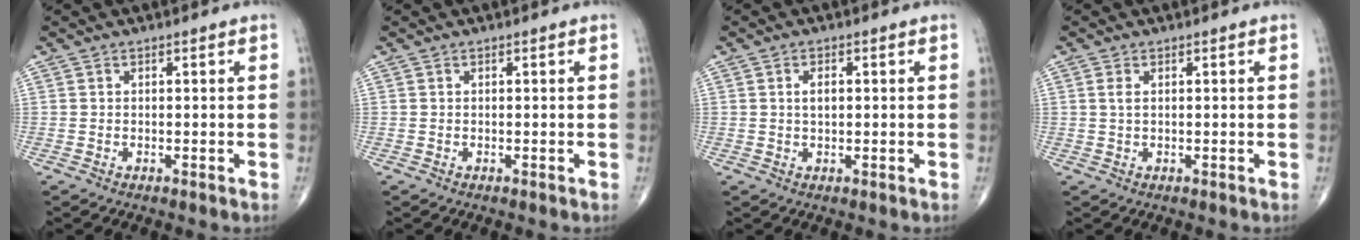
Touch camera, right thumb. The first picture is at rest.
{"total": 0.0}
{"total": 1.9, "force": [0.3, 0.9, 1.6], "torque": [-0.025, 0.001, 0.005]}
{"total": 1.4, "force": [0.4, 0.6, 1.2], "torque": [-0.030, 0.007, 0.012]}